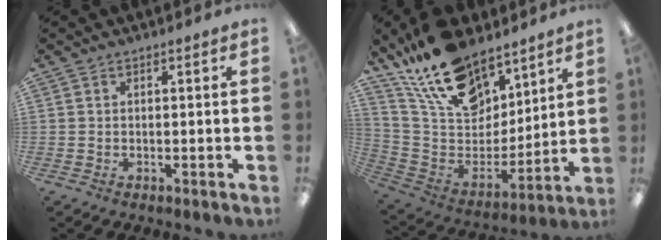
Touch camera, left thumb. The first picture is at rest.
{"total": 20.4, "force": [15.0, 10.3, 9.1], "torque": [-0.184, -0.086, 0.277]}